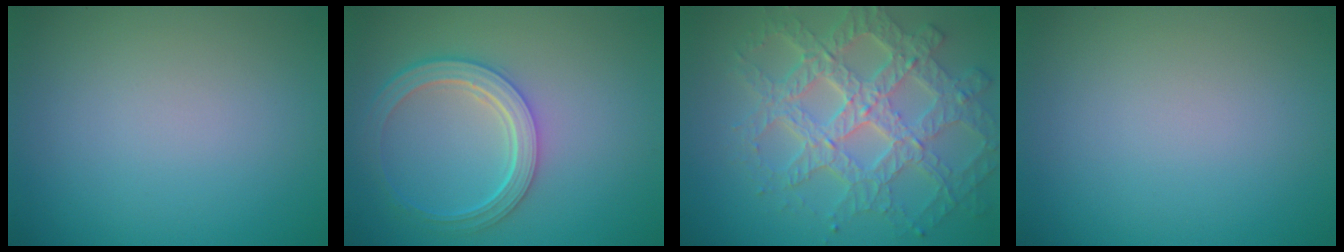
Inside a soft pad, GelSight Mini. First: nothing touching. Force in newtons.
{"total": 4.9, "press": 3.9, "slide": 3.0}
{"total": 8.0, "press": 5.9, "slide": 5.4}
{"total": 0.0}